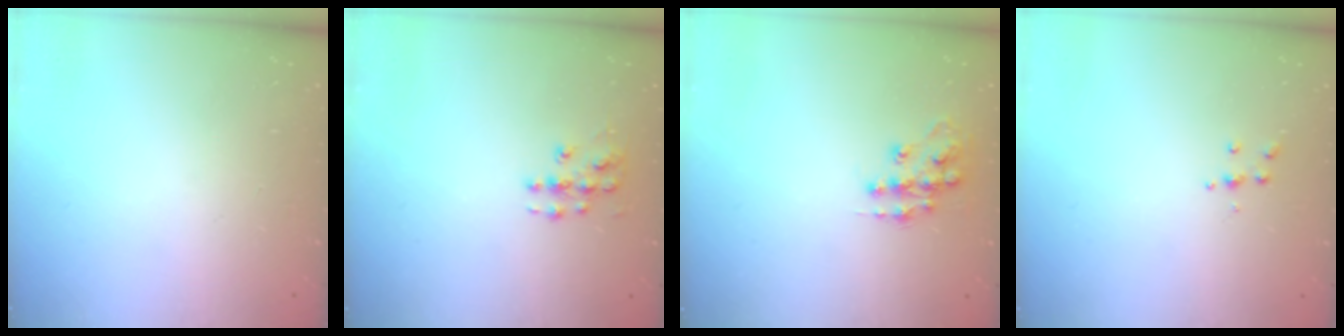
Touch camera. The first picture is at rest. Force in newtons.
{"total": 6.1, "press": 6.1, "slide": 0.4}
{"total": 11.5, "press": 11.5, "slide": 0.7}
{"total": 3.9, "press": 3.8, "slide": 0.4}